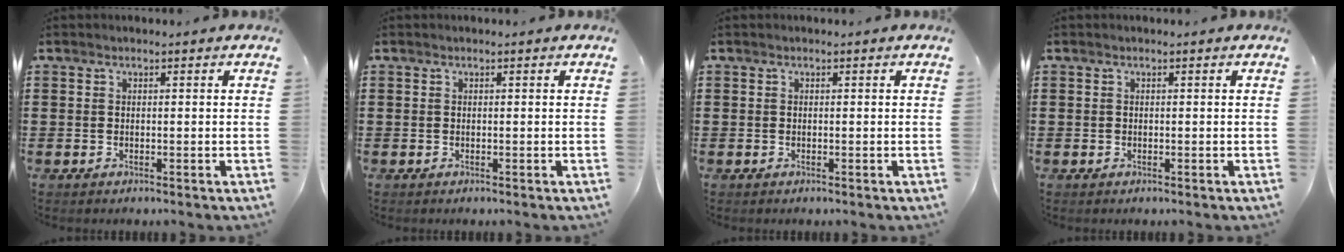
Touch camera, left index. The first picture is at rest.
{"total": 0.0}
{"total": 0.0}
{"total": 0.0}